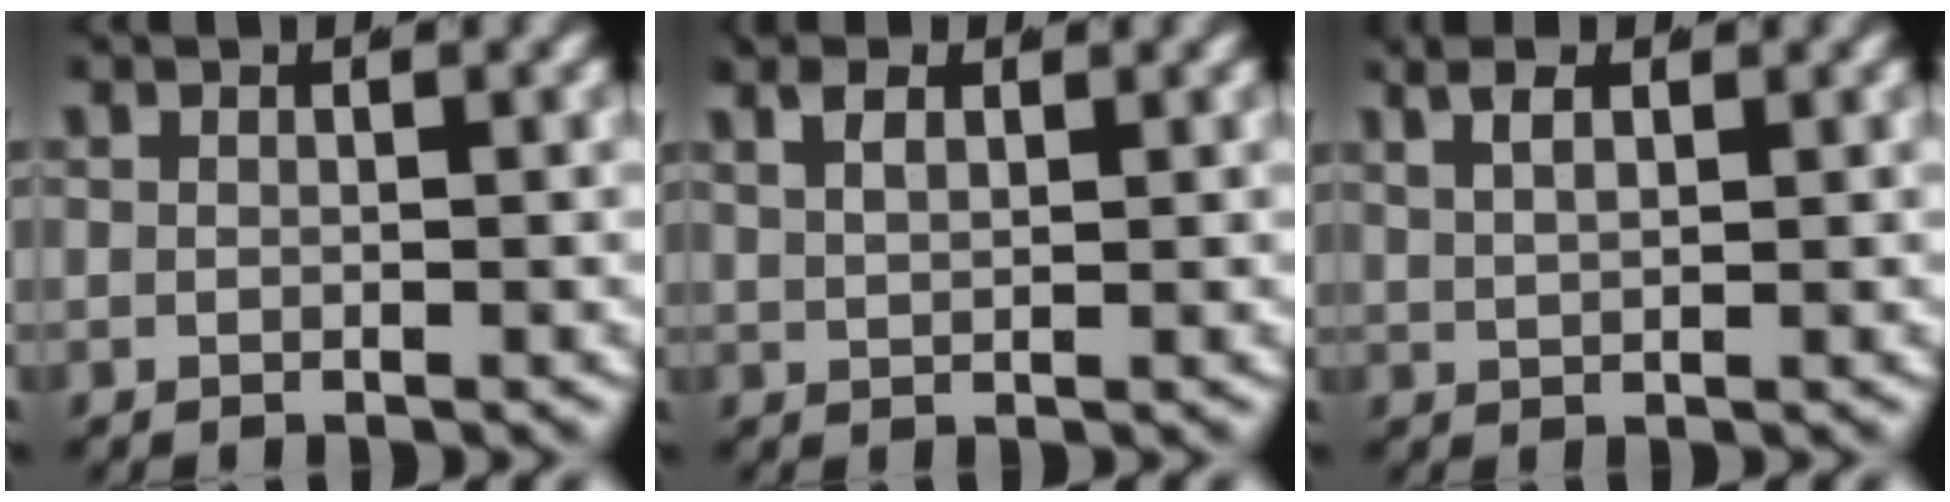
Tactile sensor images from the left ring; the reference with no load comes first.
{"total": 2.3, "force": [1.5, 0.9, 1.5], "torque": [-0.026, -0.001, 0.033]}
{"total": 2.6, "force": [1.7, 0.9, 1.8], "torque": [-0.029, 0.003, 0.034]}